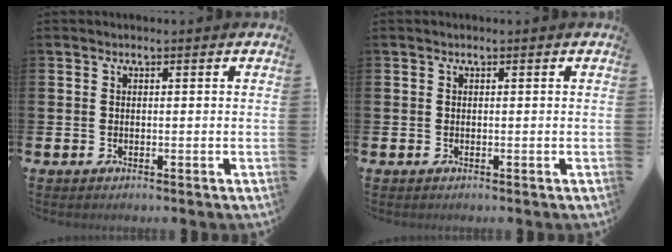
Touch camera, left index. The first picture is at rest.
{"total": 0.0}